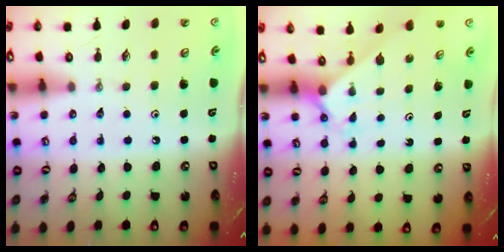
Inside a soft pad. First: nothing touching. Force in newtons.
{"total": 2.0, "press": 1.9, "slide": 0.2}